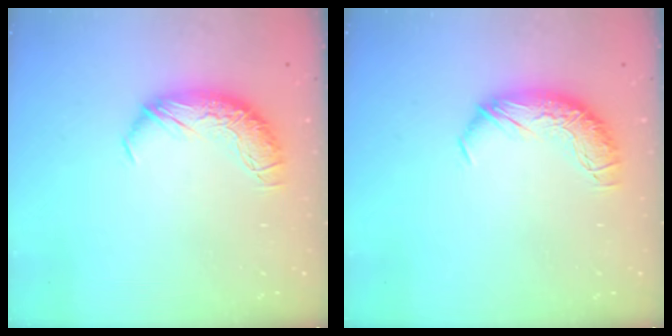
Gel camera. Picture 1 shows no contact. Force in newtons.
{"total": 0.0}